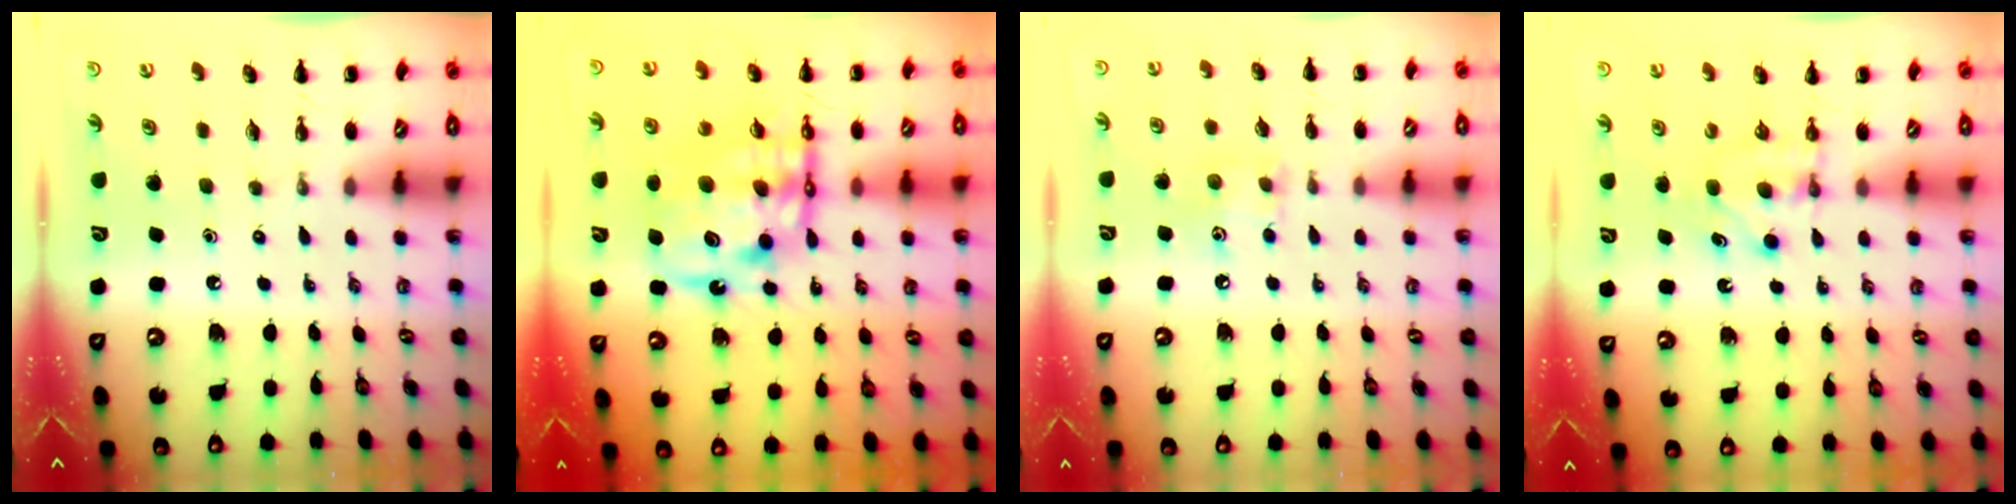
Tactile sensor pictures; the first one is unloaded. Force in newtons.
{"total": 14.5, "press": 14.1, "slide": 3.6}
{"total": 7.7, "press": 7.5, "slide": 1.3}
{"total": 5.7, "press": 5.5, "slide": 1.5}